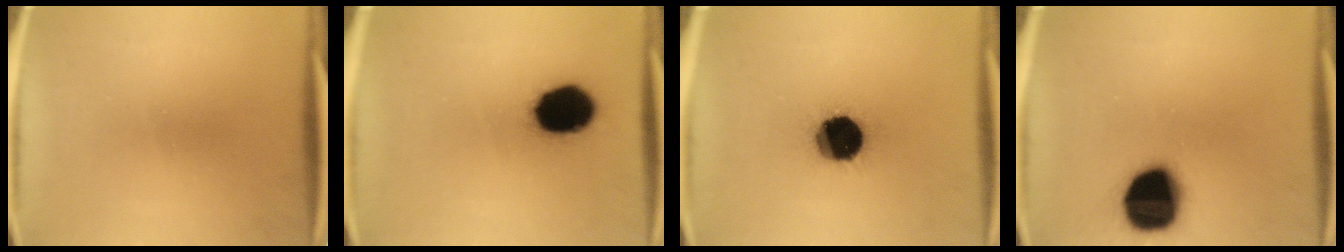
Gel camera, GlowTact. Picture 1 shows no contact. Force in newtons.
{"total": 15.9}
{"total": 19.0}
{"total": 19.8}